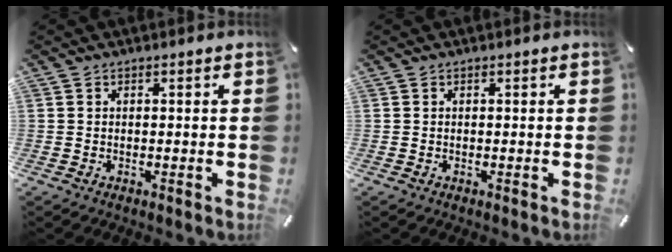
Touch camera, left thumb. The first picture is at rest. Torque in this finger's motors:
{"motor_torque": [0.00, 0.00, 0.01, -0.01, 0.00]}